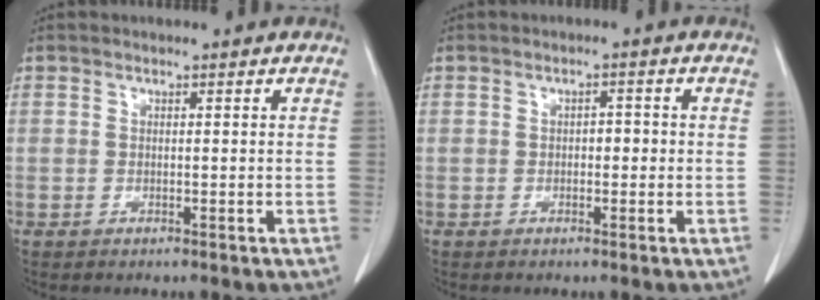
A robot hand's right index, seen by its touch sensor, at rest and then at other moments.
{"total": 1.7, "force": [-0.2, 0.9, 1.4], "torque": [-0.015, 0.006, -0.003]}